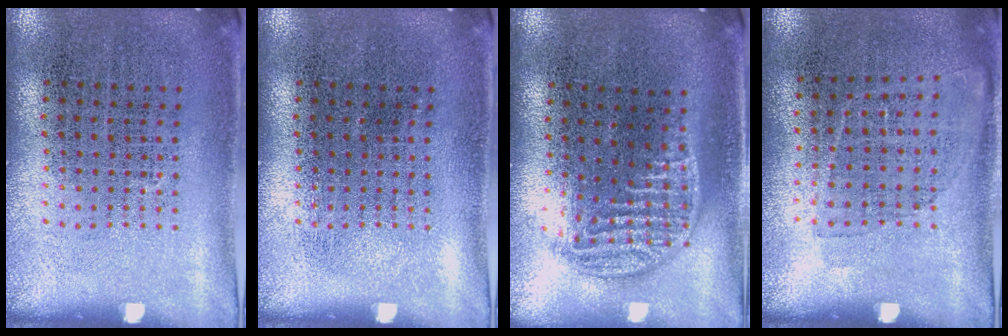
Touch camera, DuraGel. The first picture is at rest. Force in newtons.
{"total": 0.0}
{"total": 1.3, "press": 1.1, "slide": 0.7}
{"total": 1.0, "press": 0.8, "slide": 0.5}